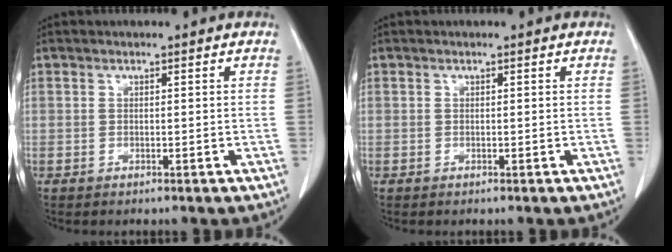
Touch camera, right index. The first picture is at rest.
{"total": 0.0}